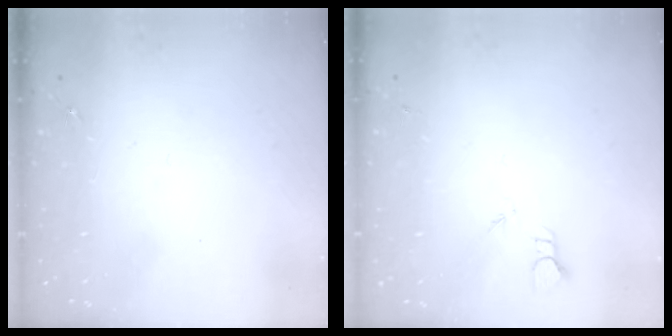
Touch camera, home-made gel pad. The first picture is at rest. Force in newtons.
{"total": 2.4, "press": 2.4, "slide": 0.2}